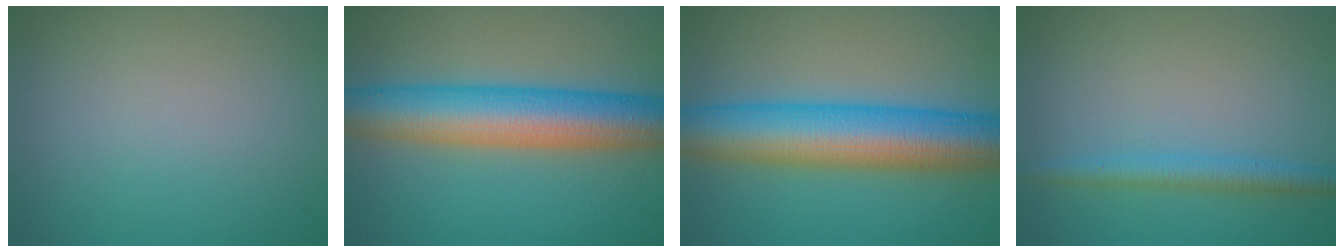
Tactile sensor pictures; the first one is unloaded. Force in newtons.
{"total": 9.6, "press": 9.6, "slide": 0.1}
{"total": 10.3, "press": 10.3, "slide": 0.1}
{"total": 2.4, "press": 2.4, "slide": 0.2}